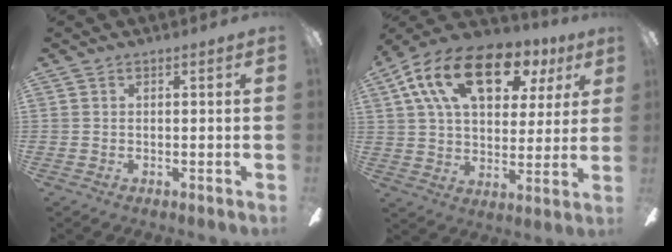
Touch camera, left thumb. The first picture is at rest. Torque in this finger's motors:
{"motor_torque": [0.37, 1.95, 1.41, -1.36, 0.26]}